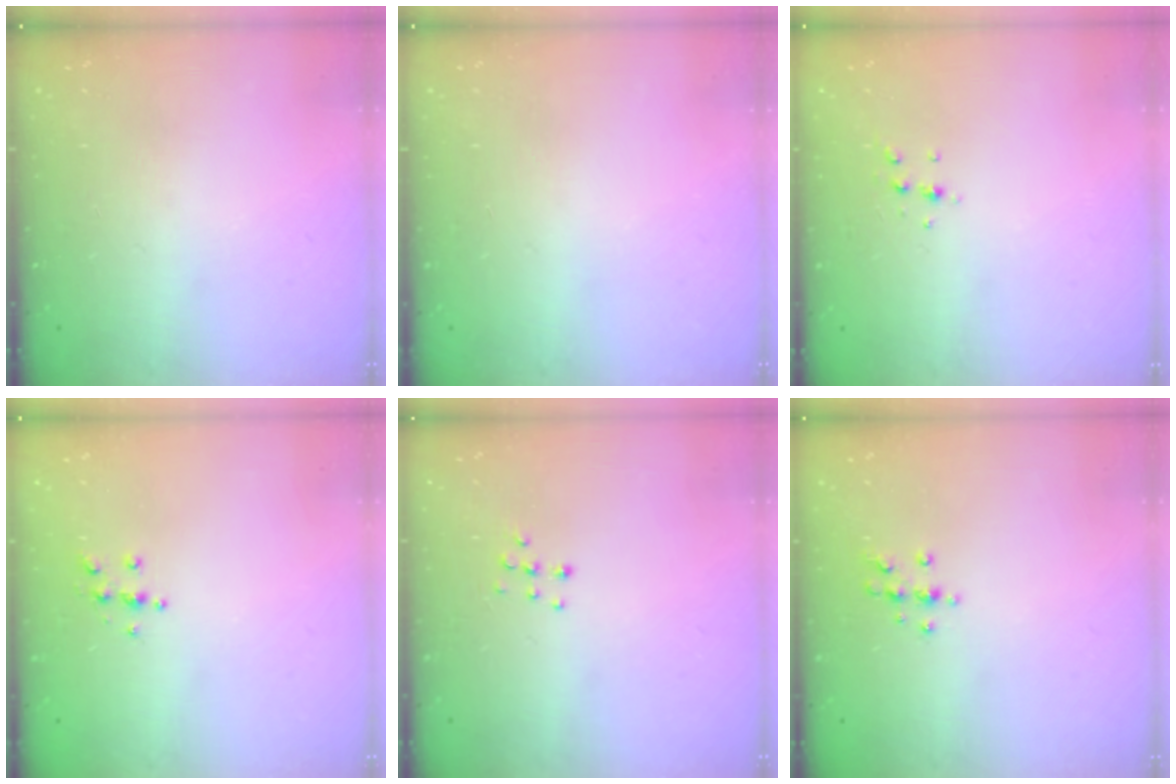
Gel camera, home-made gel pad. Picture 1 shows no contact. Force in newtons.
{"total": 0.0}
{"total": 4.5, "press": 4.3, "slide": 1.3}
{"total": 4.4, "press": 4.4, "slide": 0.4}
{"total": 5.9, "press": 5.9, "slide": 0.4}
{"total": 7.5, "press": 7.4, "slide": 1.3}